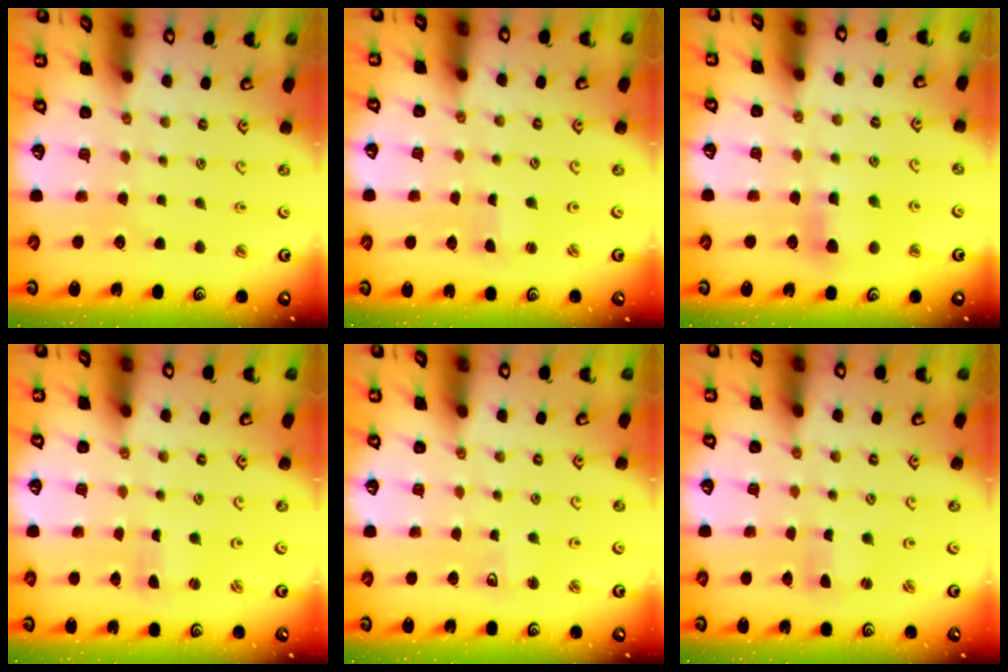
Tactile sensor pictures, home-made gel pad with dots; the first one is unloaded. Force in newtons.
{"total": 1.1, "press": 1.1, "slide": 0.2}
{"total": 6.5, "press": 6.5, "slide": 0.9}
{"total": 0.0}
{"total": 3.3, "press": 3.3, "slide": 0.6}
{"total": 1.1, "press": 1.1, "slide": 0.2}